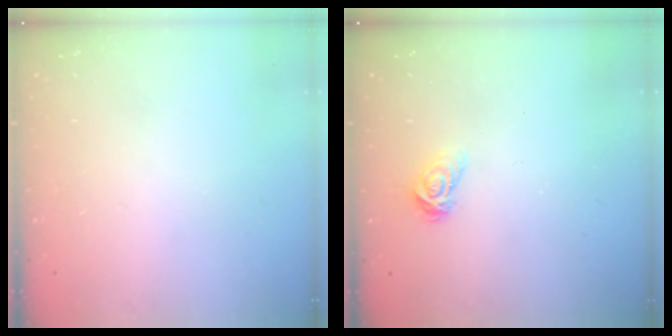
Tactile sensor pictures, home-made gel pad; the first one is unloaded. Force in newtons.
{"total": 3.8, "press": 3.8, "slide": 0.4}